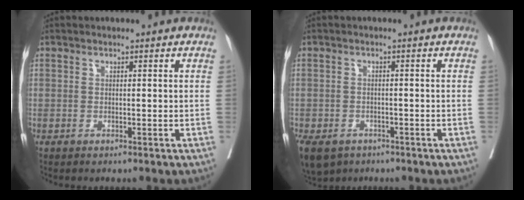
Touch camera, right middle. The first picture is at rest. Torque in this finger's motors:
{"motor_torque": [0.26, -0.23, 0.13, 0.04]}